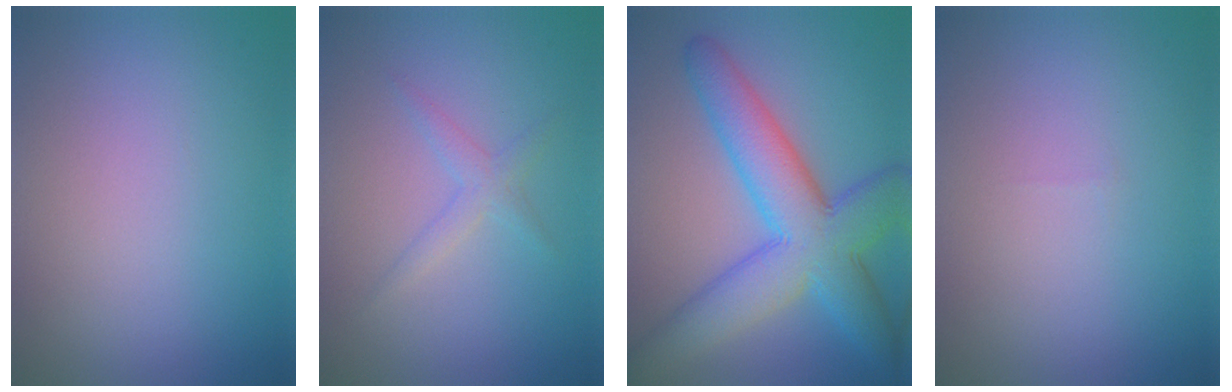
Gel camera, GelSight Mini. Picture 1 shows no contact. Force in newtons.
{"total": 1.6, "press": 1.6, "slide": 0.1}
{"total": 9.3, "press": 9.3, "slide": 0.1}
{"total": 0.0}